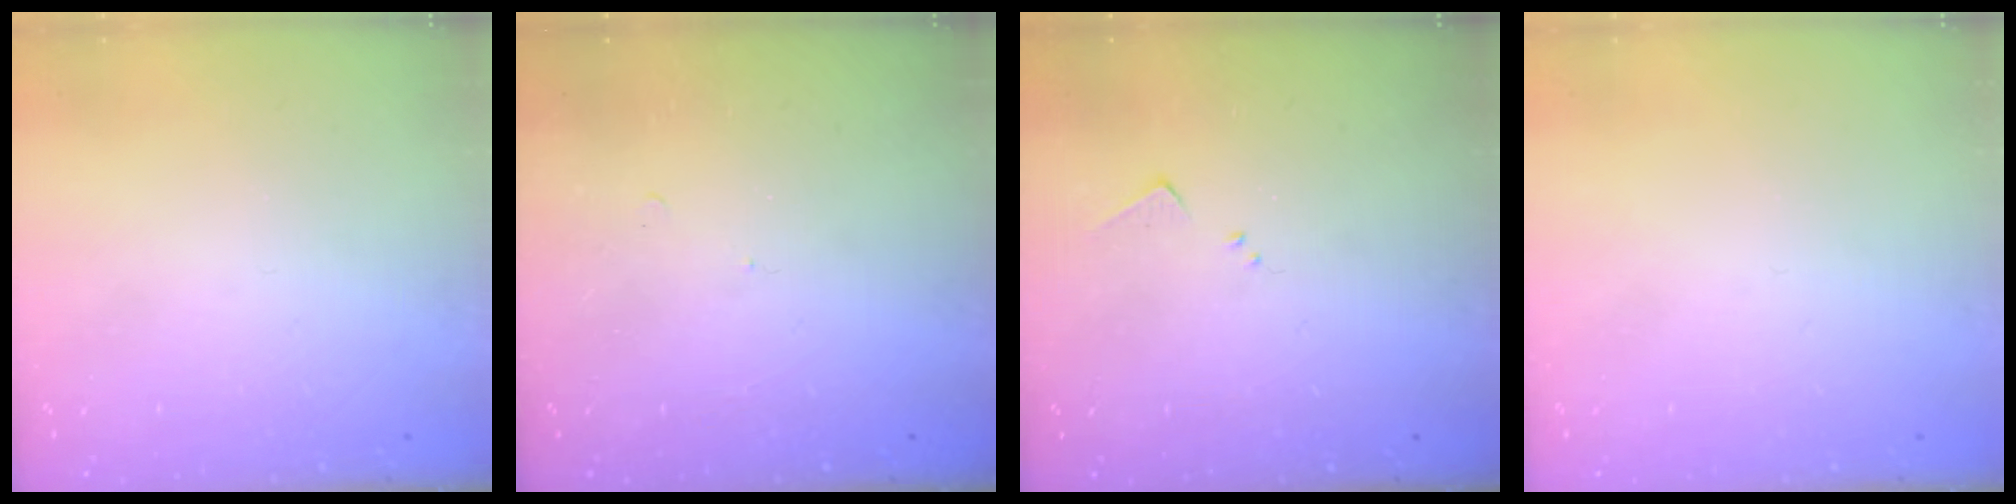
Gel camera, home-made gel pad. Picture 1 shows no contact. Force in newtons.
{"total": 5.4, "press": 5.3, "slide": 0.6}
{"total": 5.7, "press": 5.6, "slide": 0.4}
{"total": 0.0}